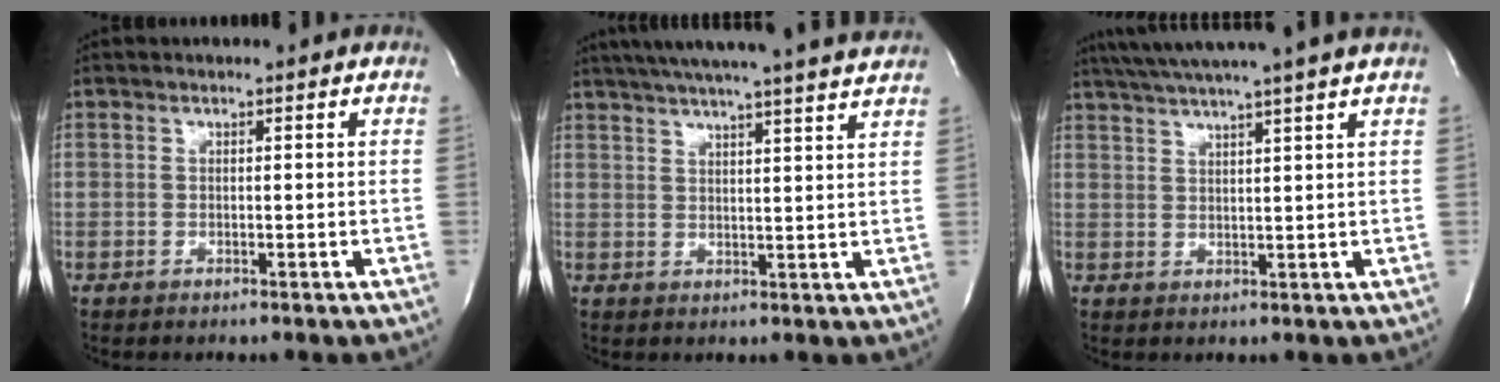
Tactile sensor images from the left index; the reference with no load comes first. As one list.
[{"total": 20.2, "force": [18.0, -0.5, 9.0], "torque": [-0.151, 0.001, 0.237]}, {"total": 11.6, "force": [9.9, -1.8, 5.8], "torque": [-0.102, 0.010, 0.140]}]